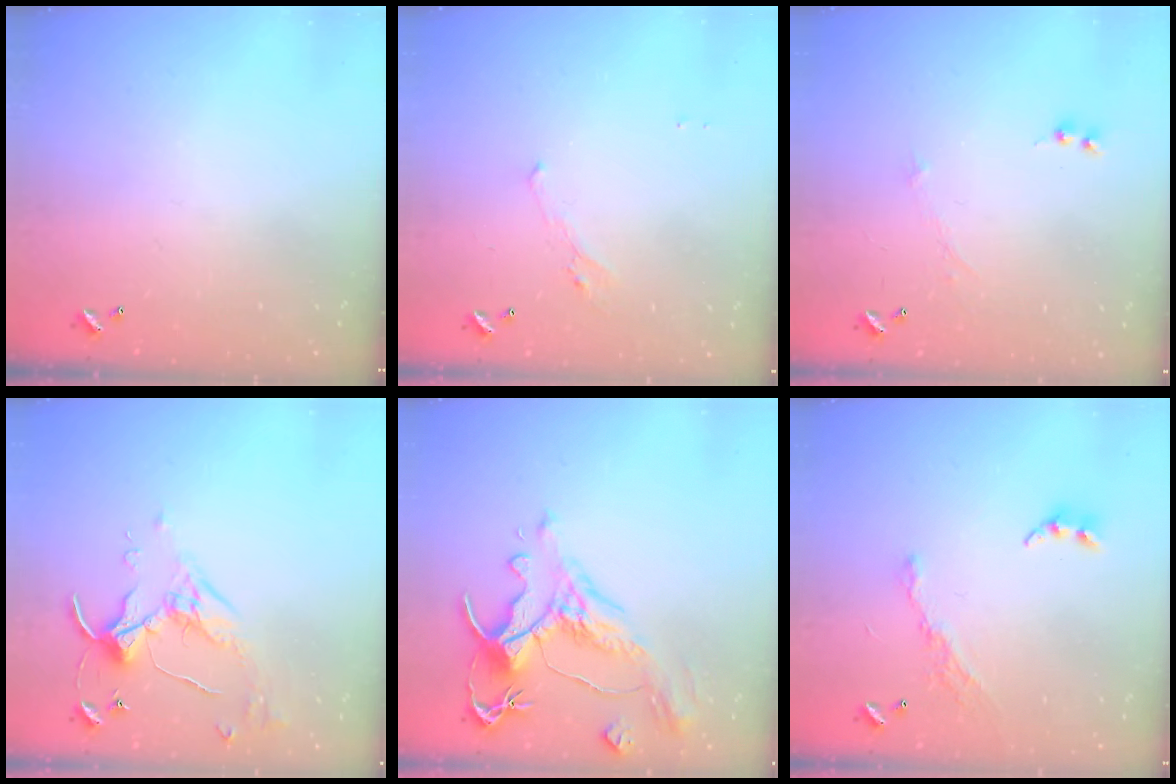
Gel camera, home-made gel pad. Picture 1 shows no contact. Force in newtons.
{"total": 0.8, "press": 0.4, "slide": 0.7}
{"total": 0.0}
{"total": 4.0, "press": 3.9, "slide": 0.5}
{"total": 1.6, "press": 0.7, "slide": 1.4}
{"total": 8.2, "press": 8.2, "slide": 0.9}